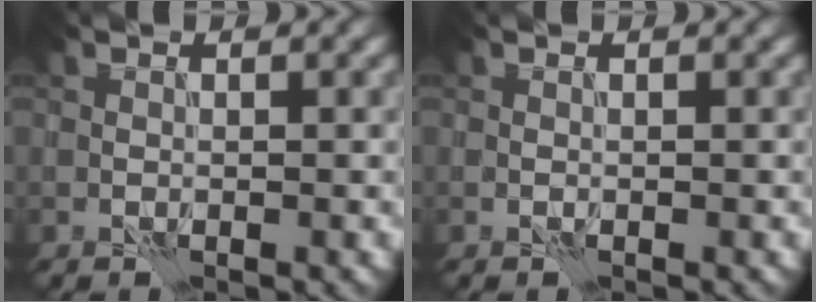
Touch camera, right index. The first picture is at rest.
{"total": 0.0}